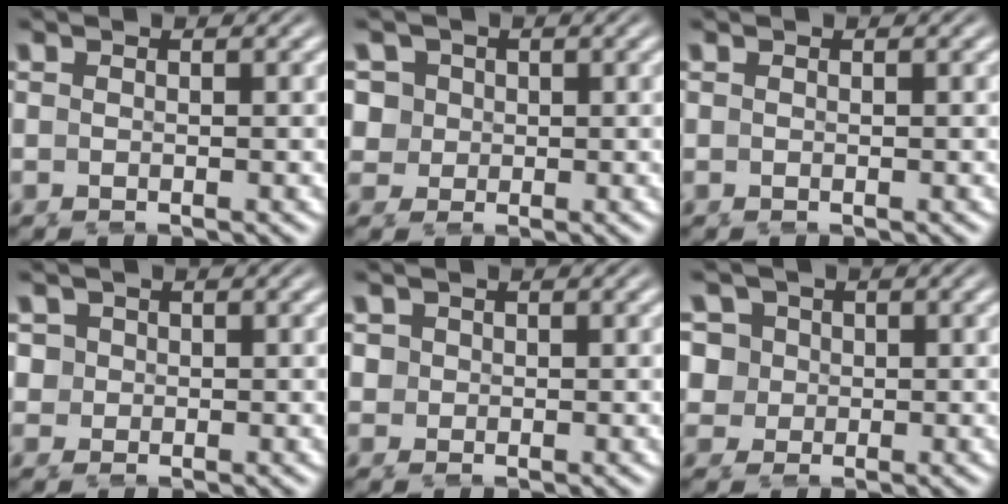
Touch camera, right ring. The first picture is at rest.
{"total": 6.8, "force": [0.4, 6.2, 2.9], "torque": [-0.081, -0.018, 0.010]}
{"total": 0.0}
{"total": 4.3, "force": [0.6, 3.8, 1.8], "torque": [-0.056, -0.008, 0.014]}
{"total": 3.0, "force": [0.7, 2.6, 1.2], "torque": [-0.037, -0.004, 0.014]}
{"total": 7.8, "force": [0.3, 7.1, 3.3], "torque": [-0.094, -0.021, 0.008]}